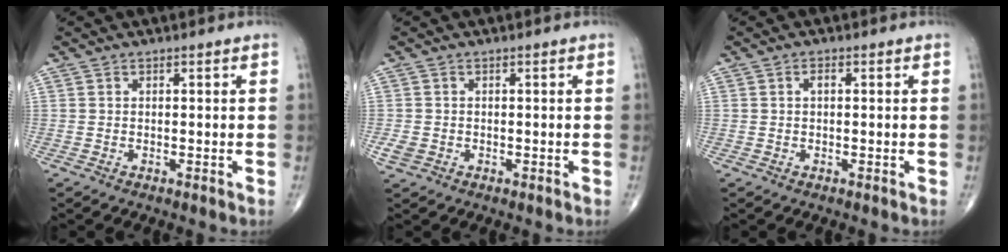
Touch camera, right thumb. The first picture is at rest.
{"total": 2.1, "force": [-0.6, 1.8, 1.0], "torque": [-0.021, 0.002, -0.008]}
{"total": 1.3, "force": [0.2, 0.7, 1.1], "torque": [-0.018, 0.003, 0.002]}